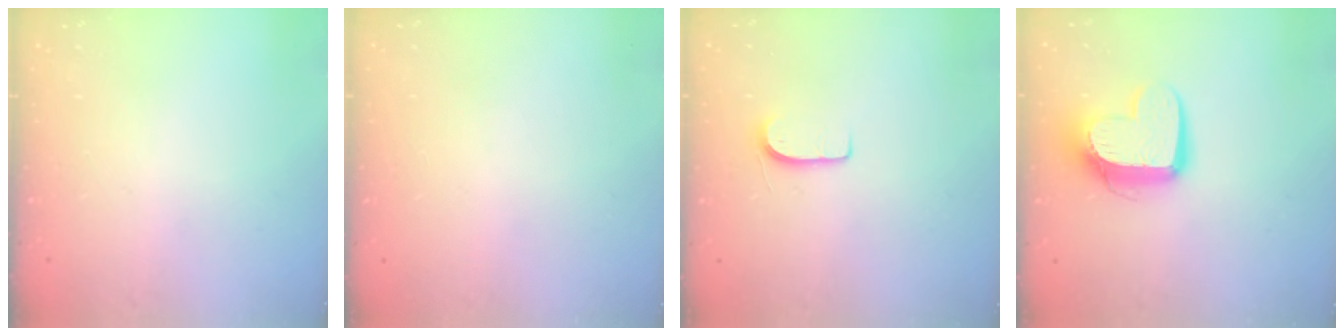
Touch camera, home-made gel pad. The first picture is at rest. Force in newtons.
{"total": 0.0}
{"total": 6.2, "press": 6.2, "slide": 0.6}
{"total": 12.2, "press": 12.2, "slide": 1.2}